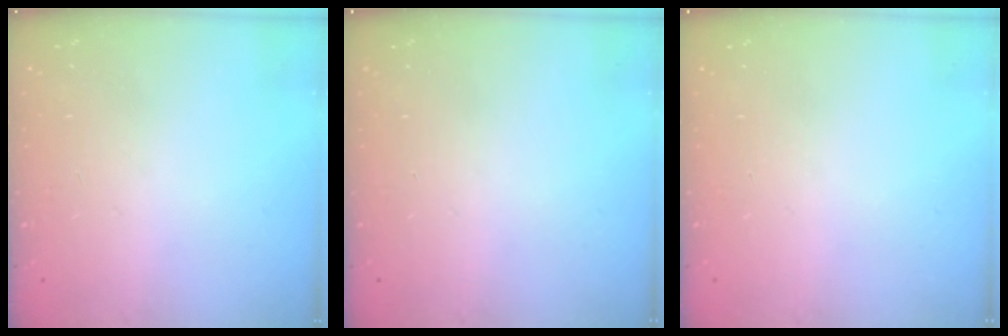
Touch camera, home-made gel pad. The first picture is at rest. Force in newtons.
{"total": 0.0}
{"total": 0.0}